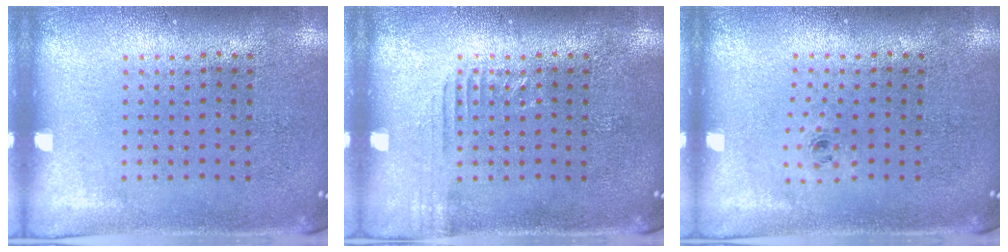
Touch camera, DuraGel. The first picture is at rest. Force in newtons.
{"total": 1.2, "press": 1.2, "slide": 0.3}
{"total": 0.5, "press": 0.3, "slide": 0.4}